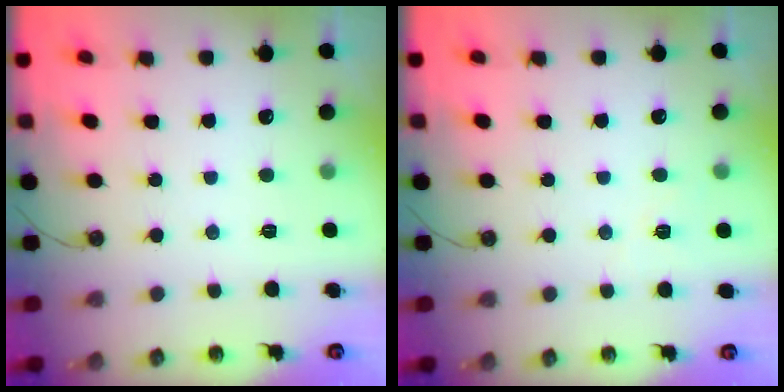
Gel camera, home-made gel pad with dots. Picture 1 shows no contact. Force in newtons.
{"total": 4.4, "press": 3.8, "slide": 2.3}